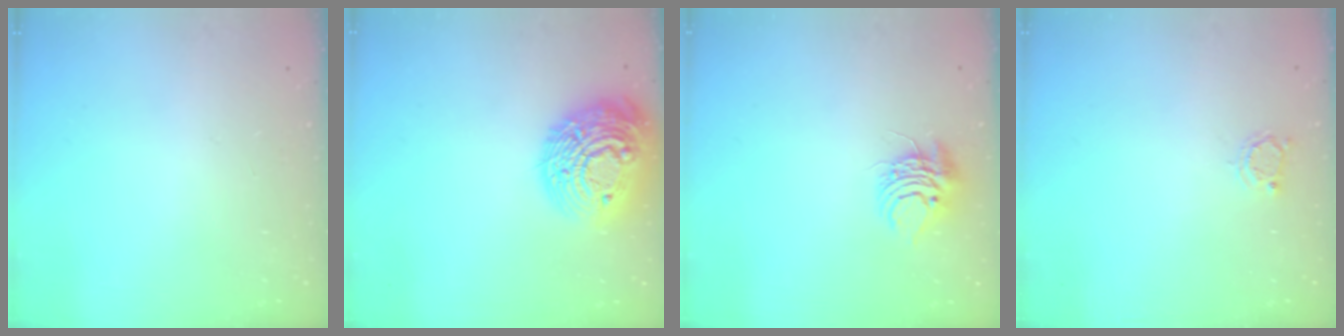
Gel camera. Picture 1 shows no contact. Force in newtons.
{"total": 21.7, "press": 21.6, "slide": 1.8}
{"total": 7.5, "press": 7.5, "slide": 0.4}
{"total": 3.0, "press": 3.0, "slide": 0.4}